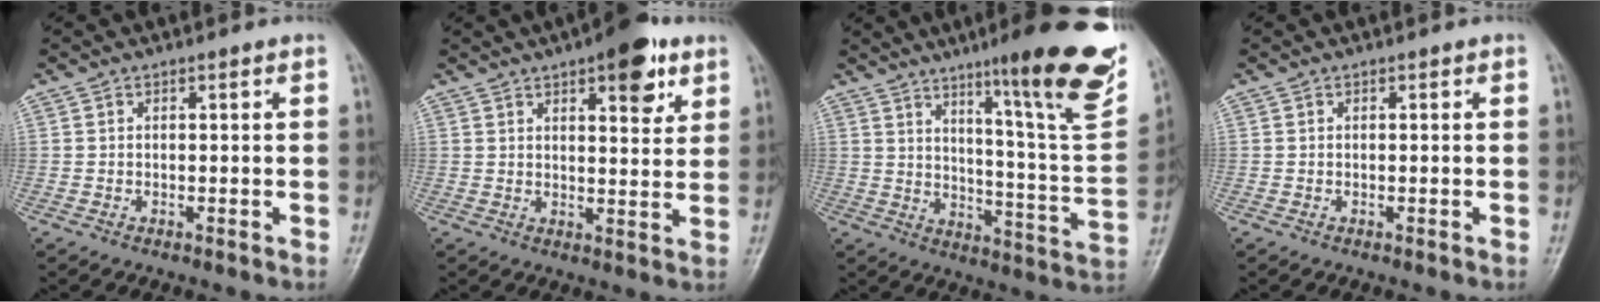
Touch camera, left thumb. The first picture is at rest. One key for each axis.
{"total": 10.0, "fx": 5.5, "fy": 3.8, "fz": 7.4, "tx": -0.076, "ty": -0.022, "tz": 0.071}
{"total": 23.7, "fx": 14.2, "fy": 2.7, "fz": 18.8, "tx": -0.233, "ty": -0.070, "tz": 0.206}
{"total": 0.0}